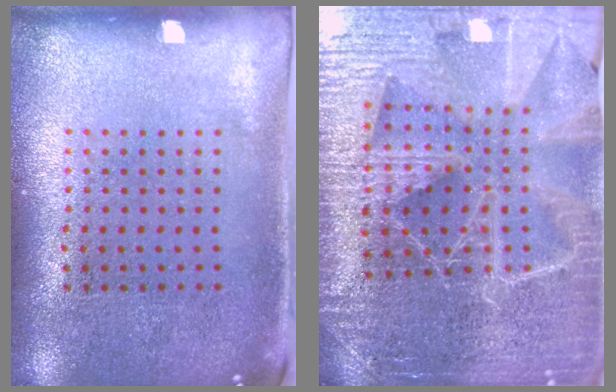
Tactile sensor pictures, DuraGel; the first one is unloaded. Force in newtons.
{"total": 5.1, "press": 4.6, "slide": 2.1}